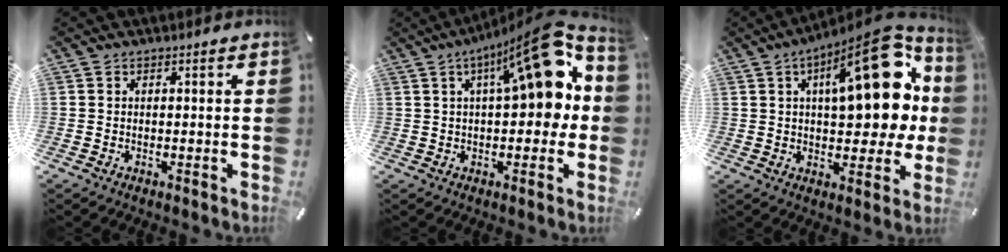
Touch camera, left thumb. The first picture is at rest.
{"total": 18.2, "force": [6.6, 6.9, 15.5], "torque": [-0.191, -0.046, 0.099]}
{"total": 22.5, "force": [7.3, 10.5, 18.5], "torque": [-0.231, -0.039, 0.109]}